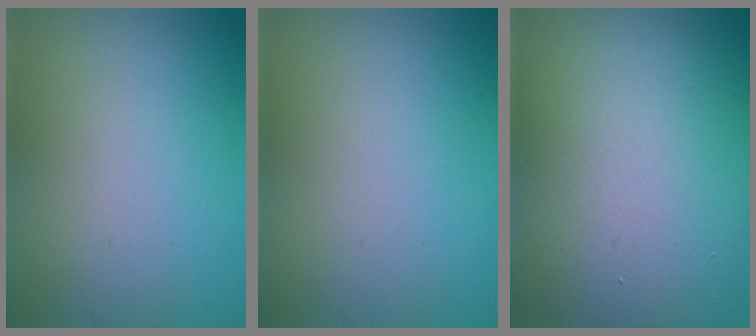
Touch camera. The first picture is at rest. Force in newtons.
{"total": 0.0}
{"total": 17.2, "press": 17.2, "slide": 0.5}